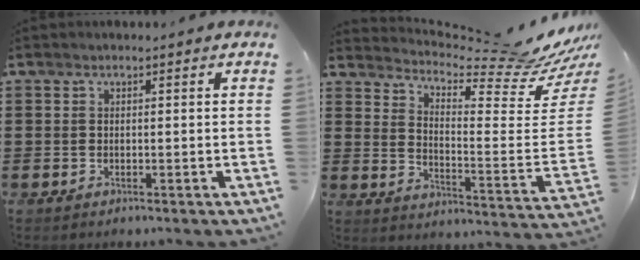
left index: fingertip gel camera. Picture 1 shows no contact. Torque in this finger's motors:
{"motor_torque": [-2.14, 0.00, -0.21, -0.01]}